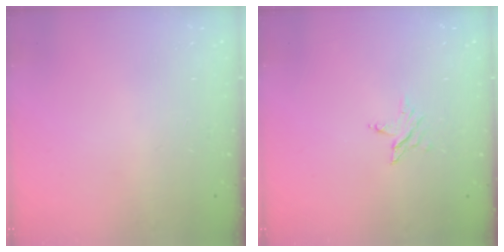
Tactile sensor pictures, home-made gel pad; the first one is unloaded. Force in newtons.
{"total": 2.8, "press": 2.8, "slide": 0.1}